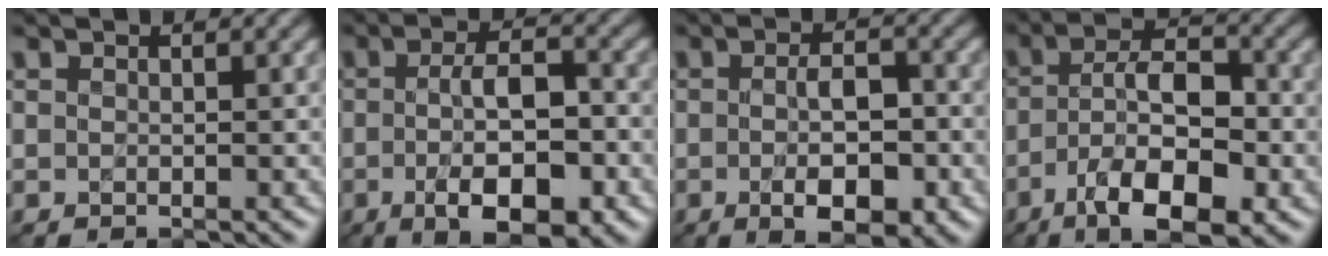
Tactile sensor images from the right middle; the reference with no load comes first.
{"total": 7.8, "force": [-2.4, 2.7, 6.9], "torque": [-0.108, 0.001, -0.039]}
{"total": 5.3, "force": [-1.4, 2.0, 4.7], "torque": [-0.075, -0.003, -0.021]}
{"total": 9.5, "force": [-4.3, 3.8, 7.6], "torque": [-0.133, 0.006, -0.074]}